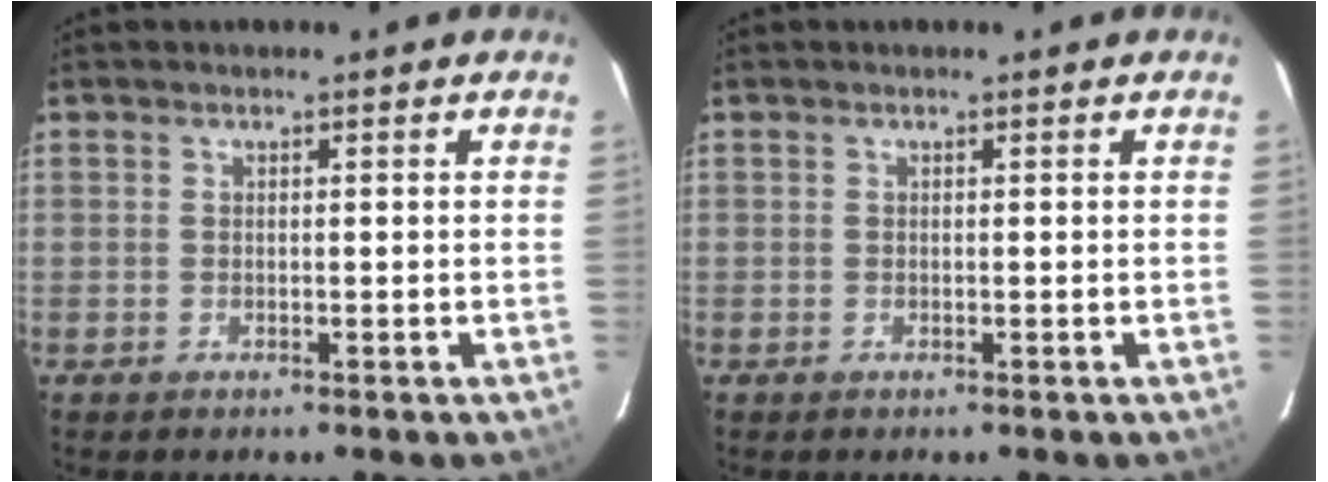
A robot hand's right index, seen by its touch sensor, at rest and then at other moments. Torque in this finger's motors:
{"motor_torque": [0.00, 0.00, 0.08, 0.00]}